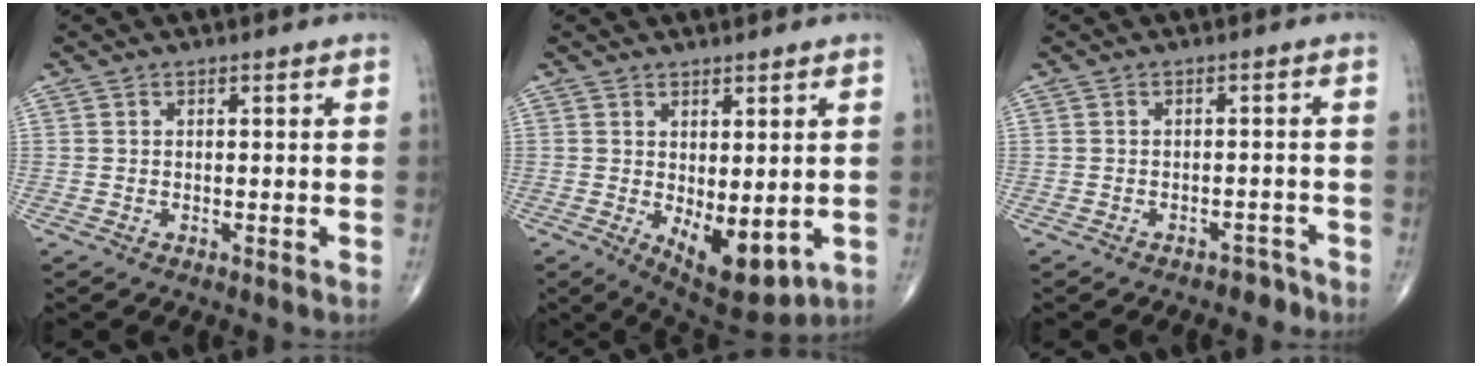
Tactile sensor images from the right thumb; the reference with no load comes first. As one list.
[{"total": 9.4, "force": [-1.4, 4.2, 8.3], "torque": [-0.102, -0.018, -0.003]}, {"total": 2.5, "force": [-2.1, 1.3, 0.2], "torque": [0.003, 0.021, -0.027]}]